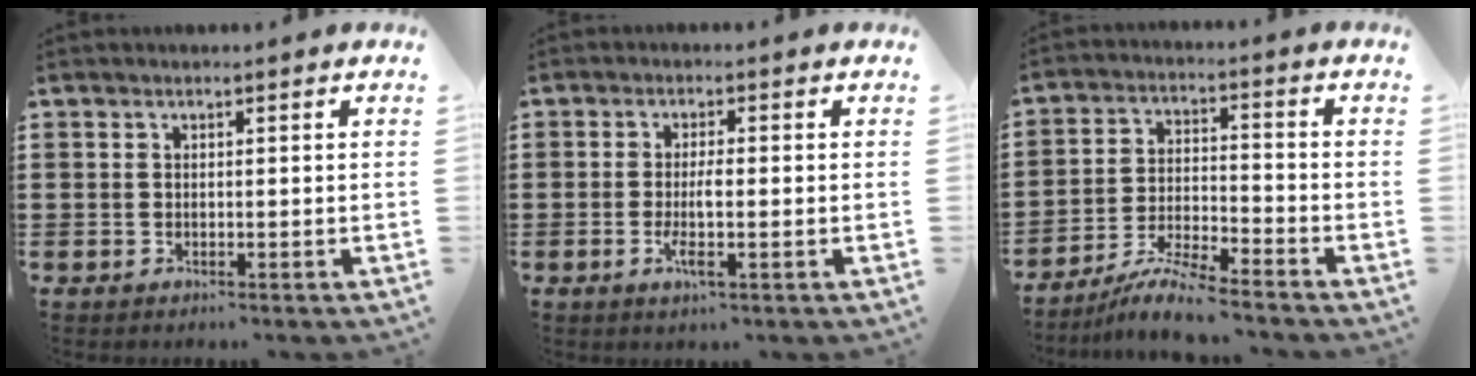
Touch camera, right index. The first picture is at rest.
{"total": 3.8, "force": [-0.8, 0.5, 3.6], "torque": [-0.078, -0.008, -0.020]}
{"total": 6.4, "force": [-6.0, -0.1, 2.1], "torque": [-0.048, -0.004, -0.118]}